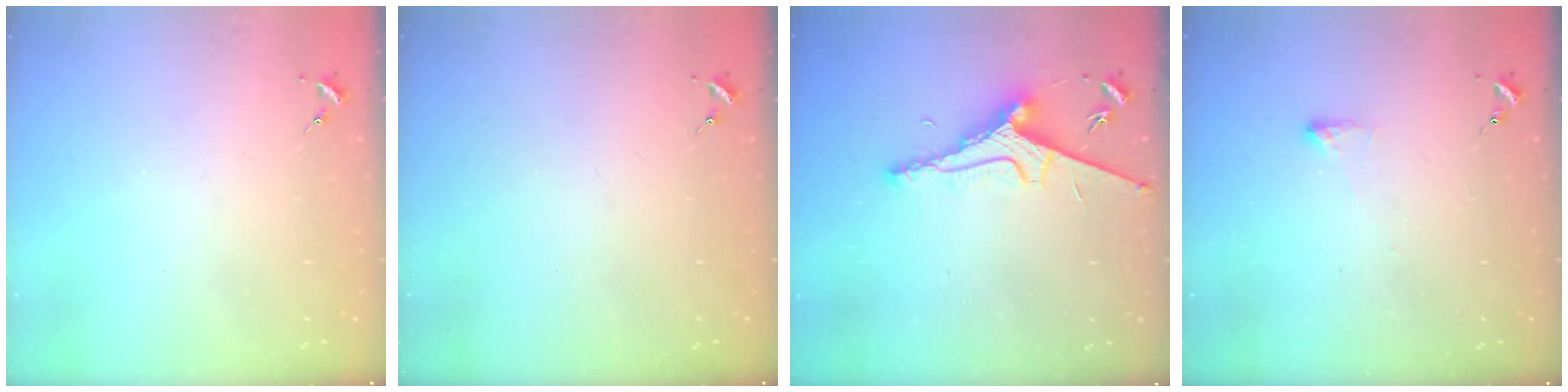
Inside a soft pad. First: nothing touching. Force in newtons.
{"total": 0.0}
{"total": 7.9, "press": 7.9, "slide": 0.9}
{"total": 2.9, "press": 2.8, "slide": 0.5}